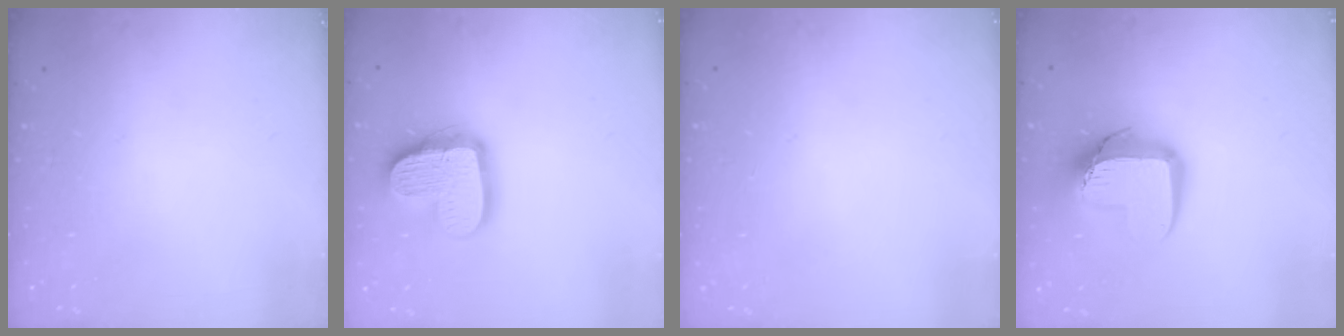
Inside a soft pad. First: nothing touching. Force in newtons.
{"total": 17.3, "press": 17.3, "slide": 1.5}
{"total": 0.0}
{"total": 13.3, "press": 13.3, "slide": 1.4}